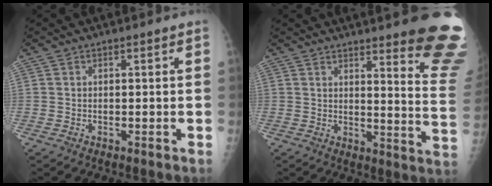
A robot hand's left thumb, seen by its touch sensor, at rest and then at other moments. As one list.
[{"total": 17.0, "force": [13.4, 1.9, 10.2], "torque": [-0.096, -0.126, 0.149]}]